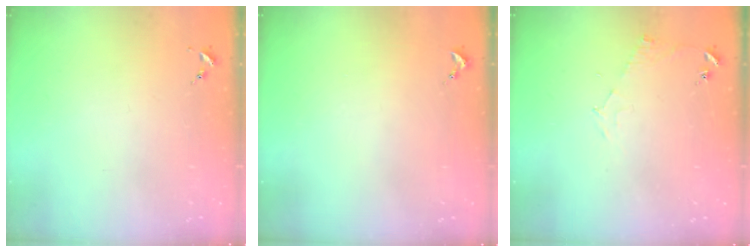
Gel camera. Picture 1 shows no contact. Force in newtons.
{"total": 0.9, "press": 0.9, "slide": 0.1}
{"total": 5.9, "press": 5.8, "slide": 0.7}